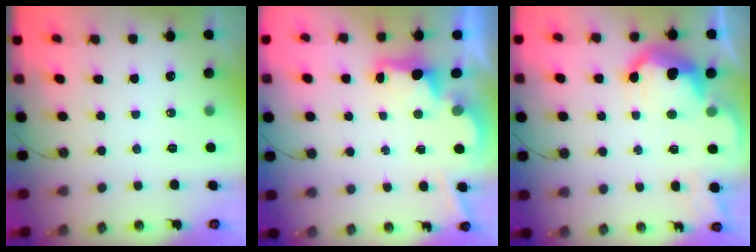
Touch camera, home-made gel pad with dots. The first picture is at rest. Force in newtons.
{"total": 2.5, "press": 2.3, "slide": 0.8}
{"total": 10.1, "press": 10.0, "slide": 0.9}